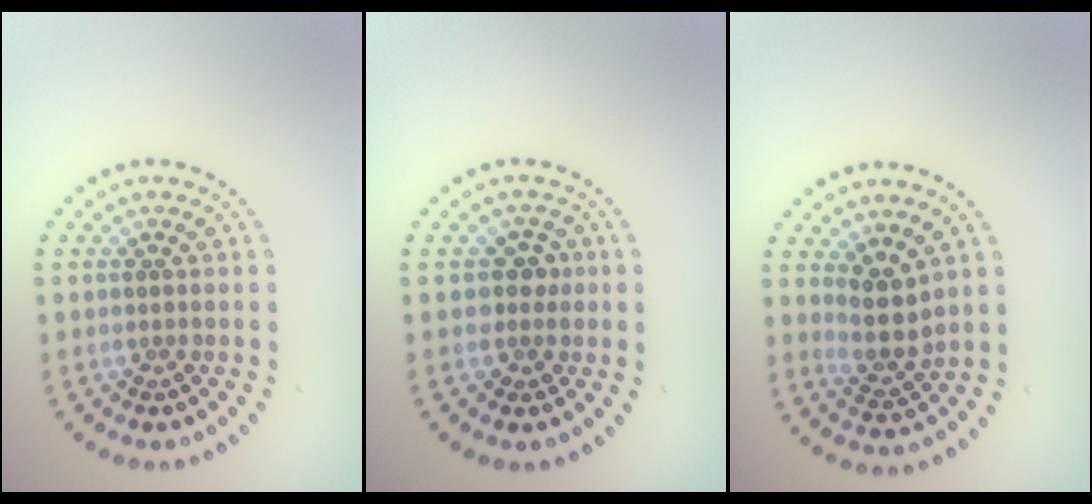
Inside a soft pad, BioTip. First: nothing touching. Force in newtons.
{"total": 1.9, "press": 1.6, "slide": 1.1}
{"total": 2.7, "press": 2.2, "slide": 1.6}